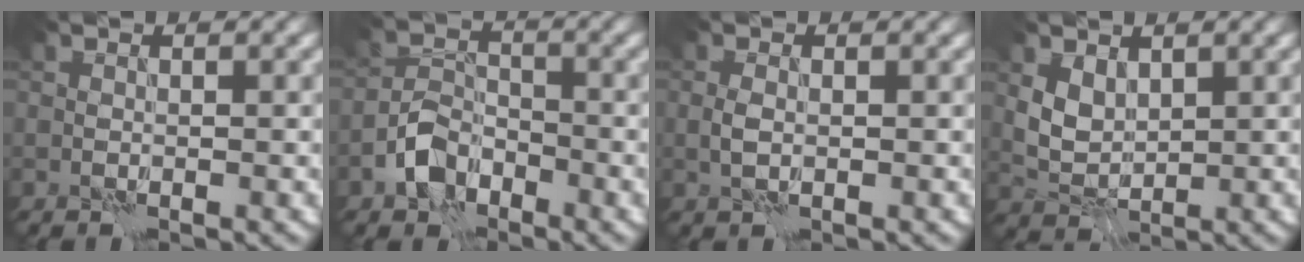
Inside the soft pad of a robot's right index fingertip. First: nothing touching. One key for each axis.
{"total": 3.8, "fx": -2.4, "fy": 2.4, "fz": 1.7, "tx": -0.027, "ty": 0.008, "tz": -0.051}
{"total": 1.2, "fx": -0.1, "fy": 0.7, "fz": 0.9, "tx": -0.024, "ty": 0.001, "tz": -0.001}
{"total": 2.7, "fx": 1.2, "fy": 1.8, "fz": 1.6, "tx": -0.036, "ty": -0.005, "tz": 0.030}